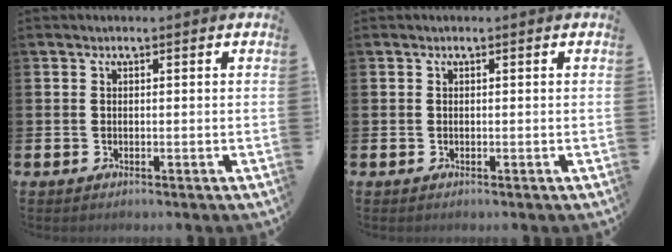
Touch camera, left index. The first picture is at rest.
{"total": 0.0}